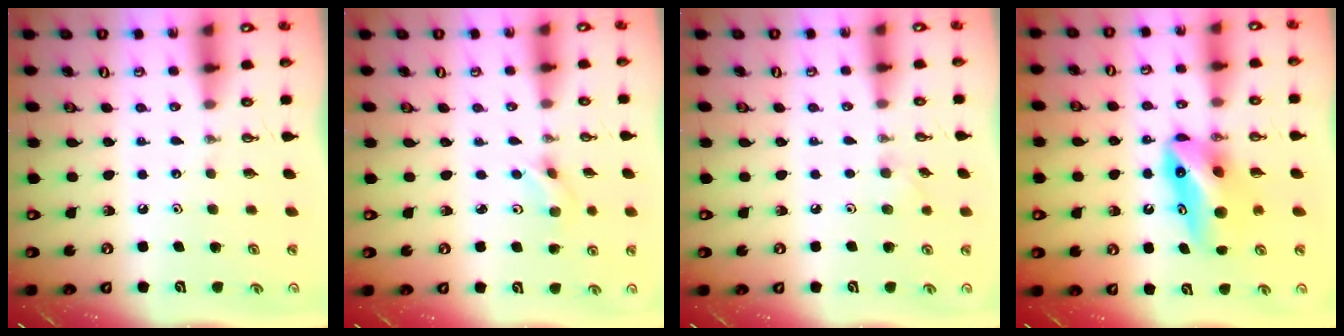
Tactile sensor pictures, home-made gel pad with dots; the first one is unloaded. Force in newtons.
{"total": 2.2, "press": 2.2, "slide": 0.1}
{"total": 3.9, "press": 3.8, "slide": 0.8}
{"total": 10.8, "press": 8.9, "slide": 6.2}